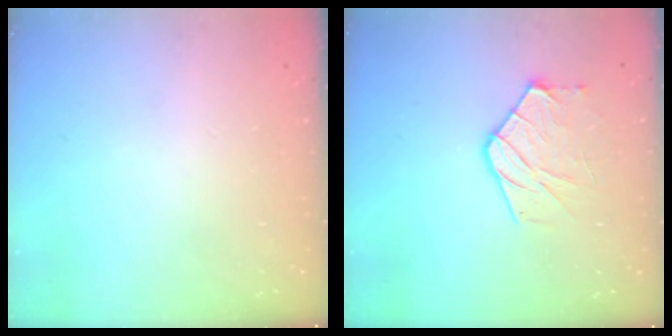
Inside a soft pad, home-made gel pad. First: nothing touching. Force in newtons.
{"total": 8.7, "press": 8.7, "slide": 0.2}